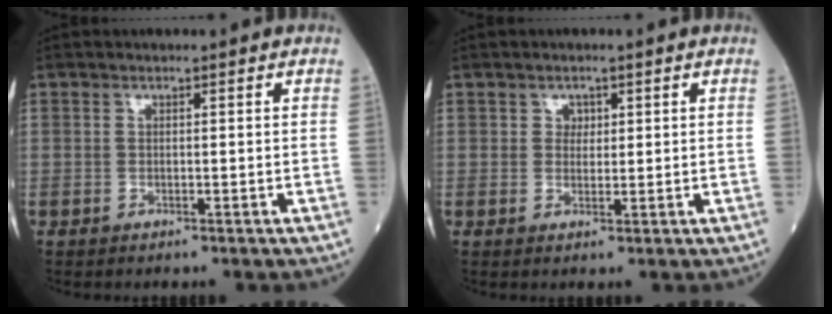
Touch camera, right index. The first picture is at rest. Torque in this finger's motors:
{"motor_torque": [-0.02, 0.09, -0.08, -0.01]}